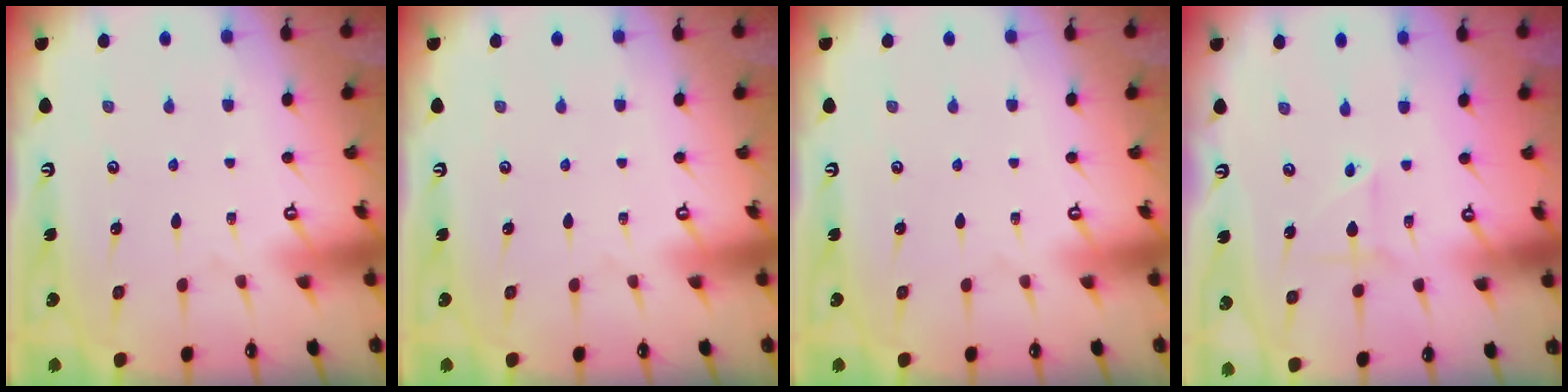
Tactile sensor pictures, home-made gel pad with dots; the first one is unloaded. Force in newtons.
{"total": 0.0}
{"total": 0.0}
{"total": 2.4, "press": 2.2, "slide": 1.0}